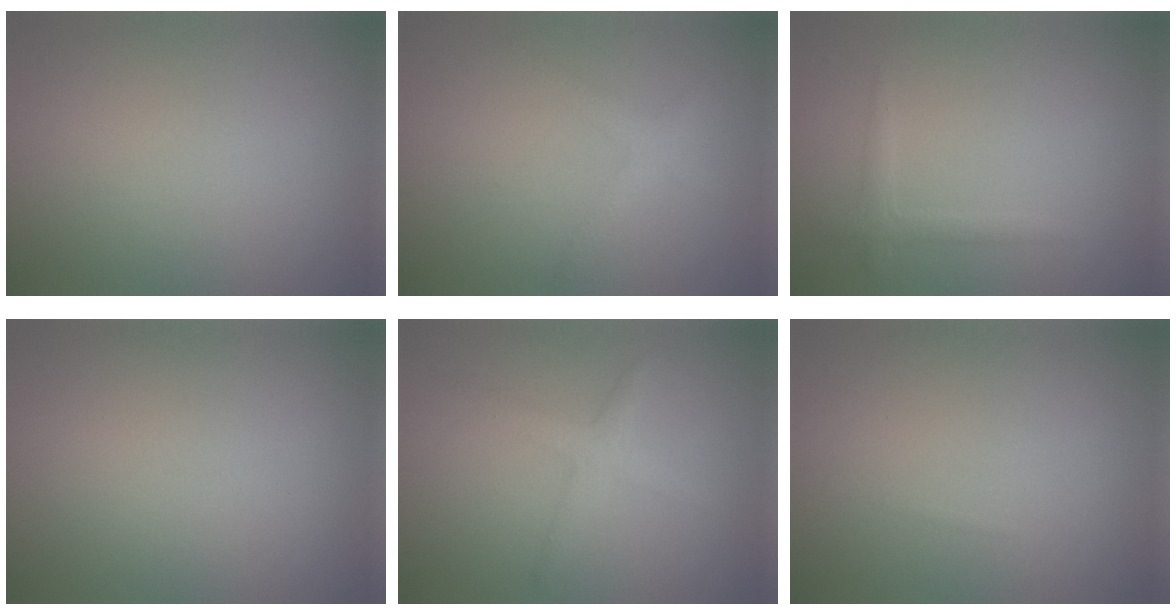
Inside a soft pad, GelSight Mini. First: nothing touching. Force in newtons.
{"total": 1.8, "press": 1.8, "slide": 0.1}
{"total": 1.3, "press": 1.3, "slide": 0.0}
{"total": 0.0}
{"total": 2.1, "press": 2.1, "slide": 0.1}
{"total": 0.0}